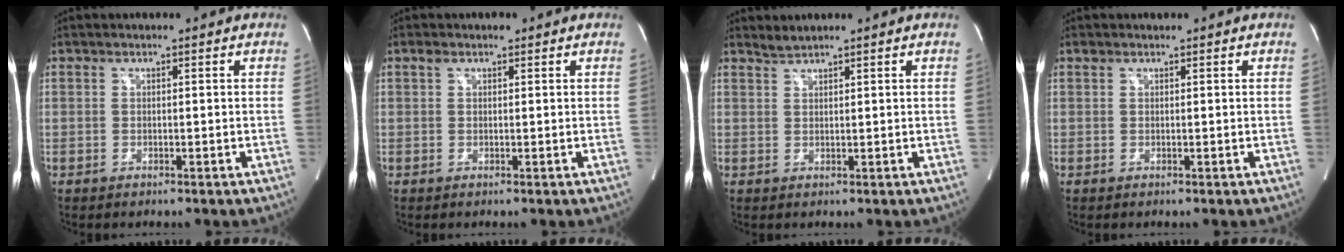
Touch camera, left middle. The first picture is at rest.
{"total": 1.4, "force": [0.9, 0.8, 0.7], "torque": [-0.018, 0.015, 0.014]}
{"total": 1.4, "force": [1.4, -0.2, 0.0], "torque": [-0.003, 0.004, 0.031]}
{"total": 0.7, "force": [0.6, 0.3, 0.2], "torque": [-0.010, 0.012, 0.012]}